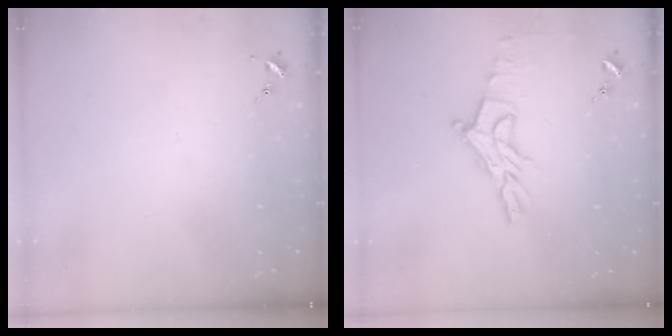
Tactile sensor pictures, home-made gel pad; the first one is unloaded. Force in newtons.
{"total": 13.3, "press": 13.3, "slide": 1.0}